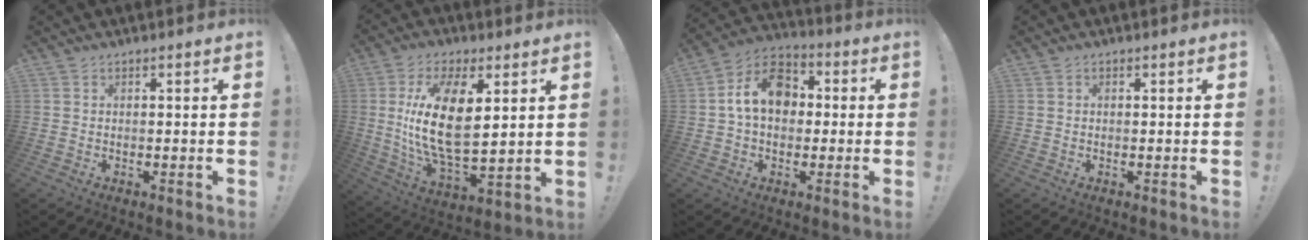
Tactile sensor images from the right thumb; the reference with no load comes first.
{"total": 19.2, "force": [3.9, 9.2, 16.4], "torque": [-0.325, -0.020, 0.066]}
{"total": 14.1, "force": [2.0, 10.4, 9.4], "torque": [-0.138, 0.019, 0.044]}
{"total": 0.0}